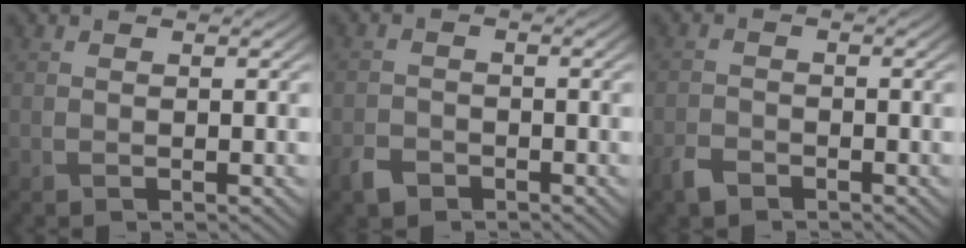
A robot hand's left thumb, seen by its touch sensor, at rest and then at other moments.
{"total": 2.2, "force": [-1.7, 1.3, 0.8], "torque": [-0.017, 0.000, -0.043]}
{"total": 2.2, "force": [-1.8, 1.1, 0.9], "torque": [-0.022, 0.000, -0.045]}